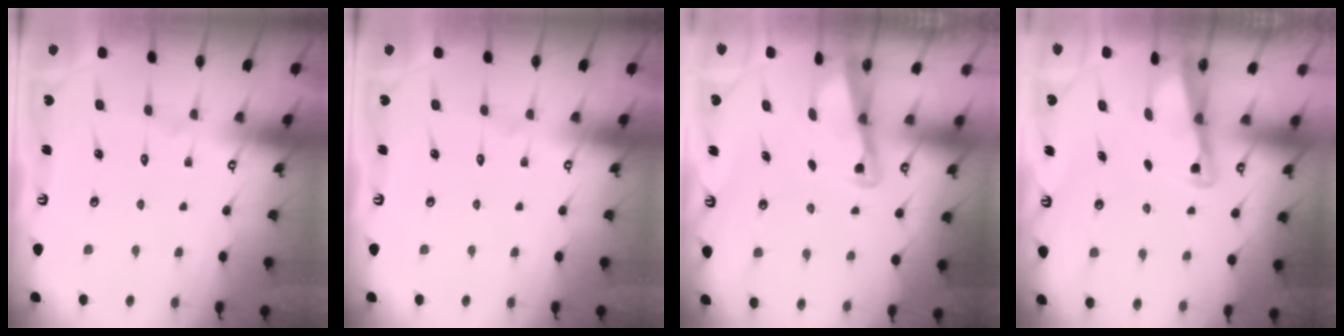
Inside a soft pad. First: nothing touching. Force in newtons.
{"total": 0.0}
{"total": 2.9, "press": 2.9, "slide": 0.4}
{"total": 2.9, "press": 2.9, "slide": 0.4}